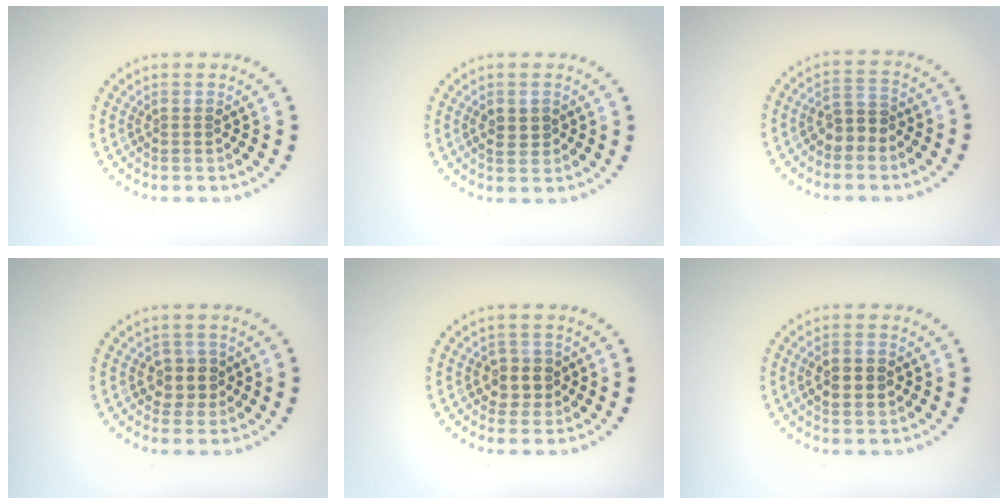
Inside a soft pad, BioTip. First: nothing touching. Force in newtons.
{"total": 1.6, "press": 1.6, "slide": 0.1}
{"total": 2.6, "press": 2.4, "slide": 0.9}
{"total": 2.3, "press": 2.1, "slide": 1.0}
{"total": 2.5, "press": 2.2, "slide": 1.1}
{"total": 2.8, "press": 2.8, "slide": 0.1}